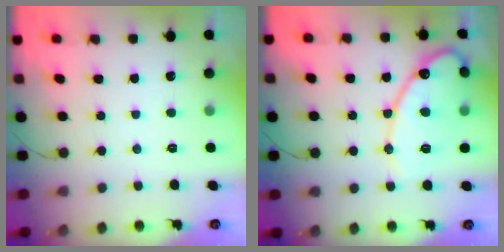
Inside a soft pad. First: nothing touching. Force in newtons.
{"total": 13.8, "press": 13.8, "slide": 1.1}